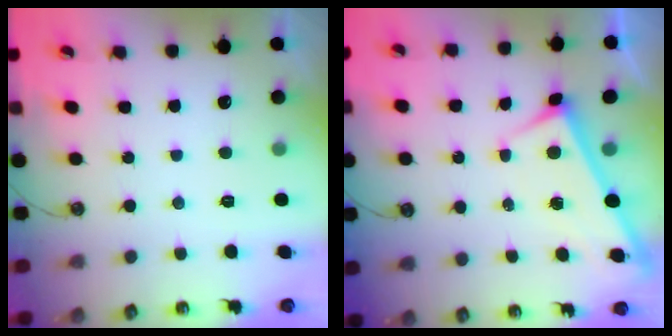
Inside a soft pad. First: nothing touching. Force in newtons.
{"total": 3.0, "press": 3.0, "slide": 0.2}